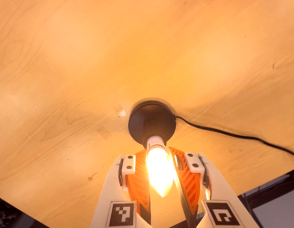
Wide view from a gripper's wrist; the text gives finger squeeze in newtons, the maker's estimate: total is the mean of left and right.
{"total": 15.5, "left": 14.8, "right": 16.1}